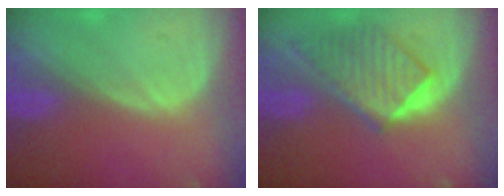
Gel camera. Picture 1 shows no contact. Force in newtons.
{"total": 7.2, "press": 7.2, "slide": 0.5}